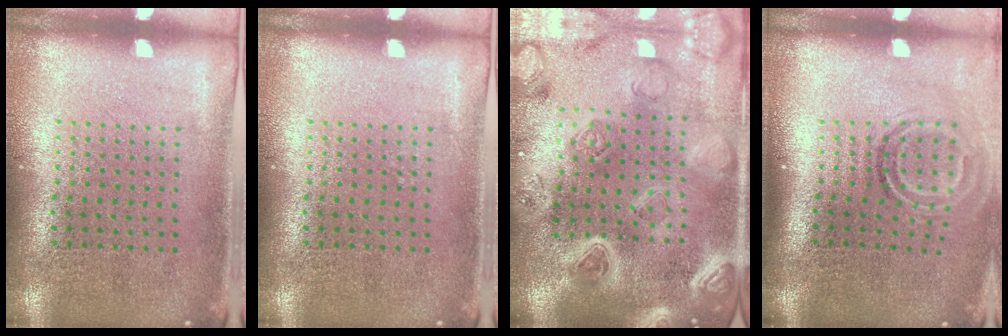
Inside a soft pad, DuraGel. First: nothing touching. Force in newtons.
{"total": 0.0}
{"total": 4.5, "press": 3.9, "slide": 2.2}
{"total": 1.8, "press": 1.2, "slide": 1.4}